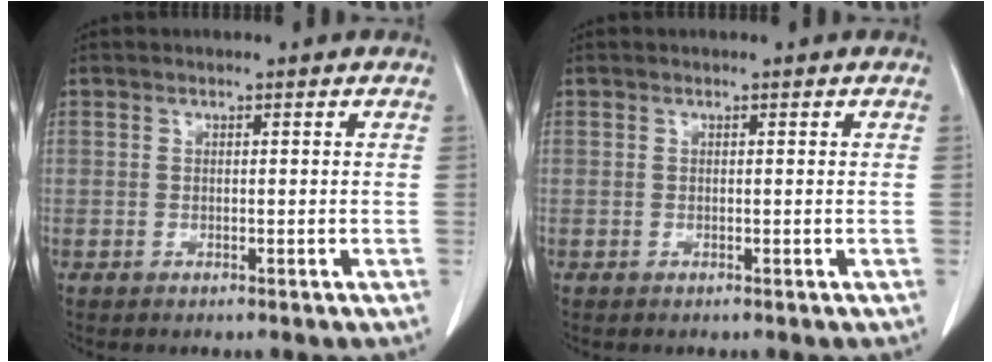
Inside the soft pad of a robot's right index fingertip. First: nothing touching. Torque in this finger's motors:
{"motor_torque": [0.00, 0.00, 0.00, 0.00]}